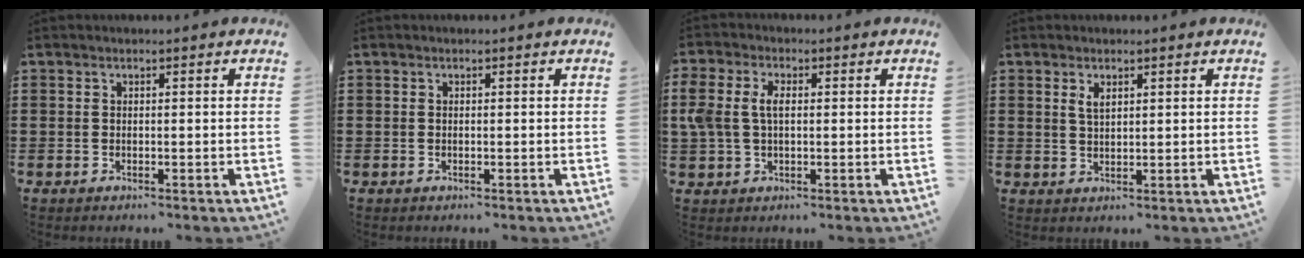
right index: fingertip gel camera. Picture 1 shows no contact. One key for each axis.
{"total": 0.0}
{"total": 4.7, "fx": 0.7, "fy": 2.8, "fz": 3.7, "tx": -0.102, "ty": 0.002, "tz": 0.003}
{"total": 1.9, "fx": 1.1, "fy": 0.8, "fz": 1.4, "tx": -0.031, "ty": 0.003, "tz": 0.019}